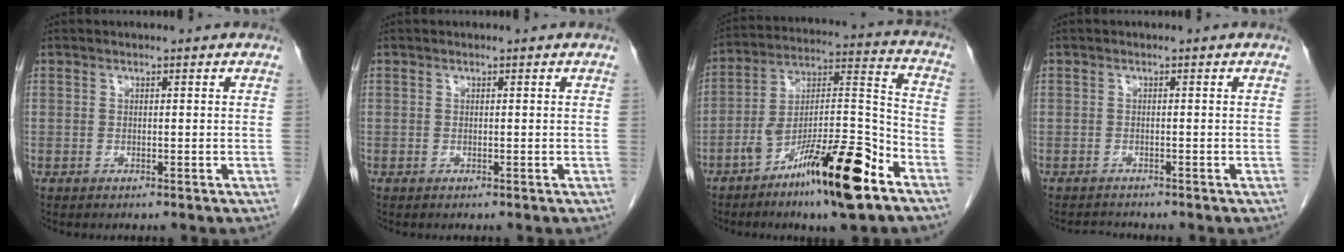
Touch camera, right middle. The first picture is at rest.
{"total": 0.0}
{"total": 17.4, "force": [-10.4, 2.1, 13.8], "torque": [-0.241, 0.002, -0.177]}
{"total": 1.4, "force": [-1.3, 0.0, -0.2], "torque": [-0.003, -0.011, -0.021]}